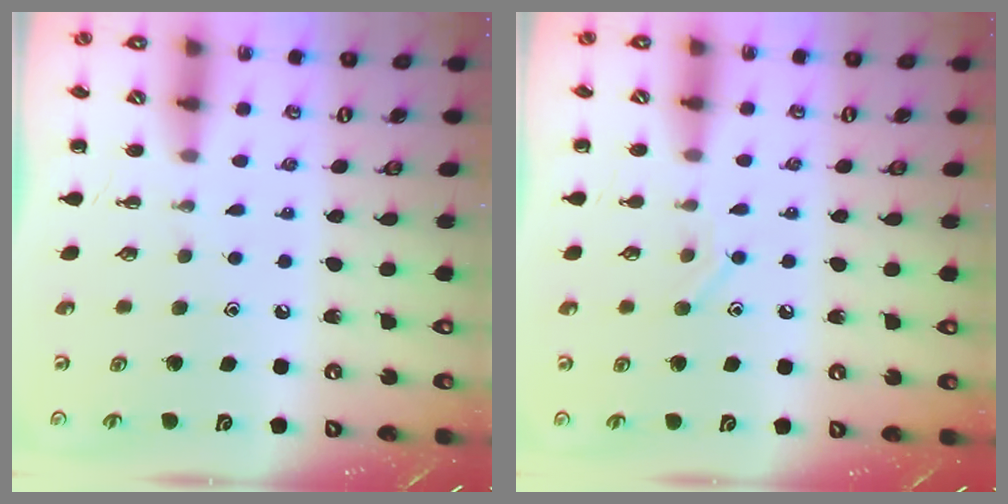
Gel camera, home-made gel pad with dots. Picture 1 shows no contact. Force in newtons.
{"total": 7.0, "press": 6.9, "slide": 1.3}